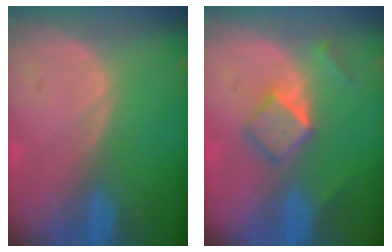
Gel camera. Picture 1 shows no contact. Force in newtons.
{"total": 5.4, "press": 4.6, "slide": 2.8}